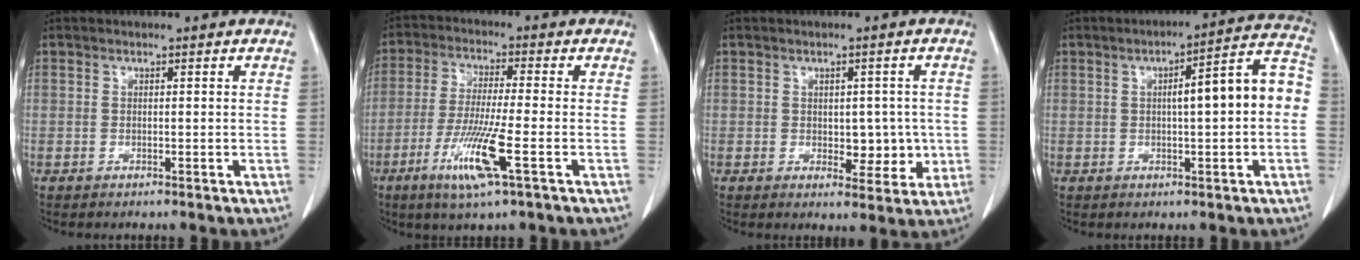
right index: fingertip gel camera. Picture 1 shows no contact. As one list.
[{"total": 9.8, "force": [-3.9, -0.1, 8.9], "torque": [-0.178, -0.021, -0.076]}, {"total": 5.1, "force": [-0.2, 3.1, 4.0], "torque": [-0.037, 0.003, 0.008]}, {"total": 10.6, "force": [0.2, 1.3, 10.5], "torque": [-0.141, 0.036, 0.000]}]